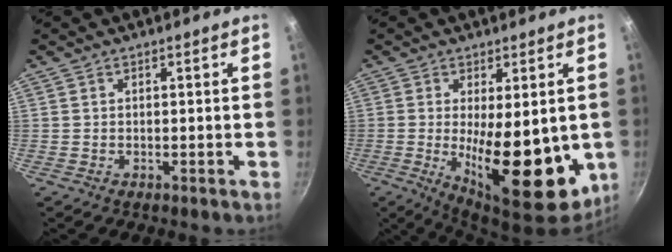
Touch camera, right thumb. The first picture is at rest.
{"total": 18.3, "force": [-2.1, 7.1, 16.7], "torque": [-0.224, -0.021, -0.016]}